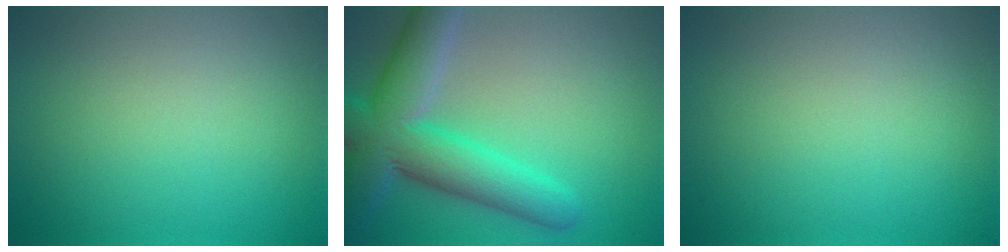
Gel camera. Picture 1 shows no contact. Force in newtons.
{"total": 9.0, "press": 9.0, "slide": 0.4}
{"total": 0.0}